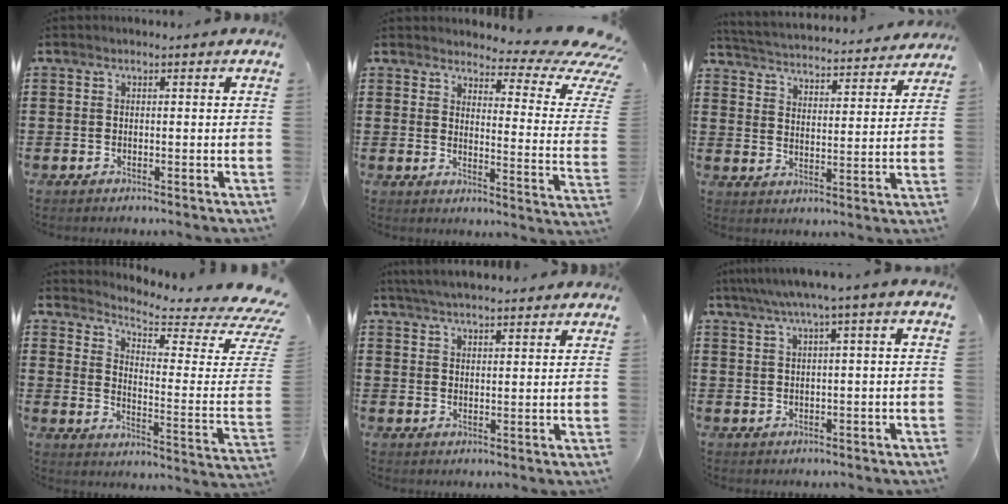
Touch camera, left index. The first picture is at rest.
{"total": 5.5, "force": [4.3, 0.9, 3.3], "torque": [-0.061, -0.038, 0.067]}
{"total": 3.4, "force": [3.4, -0.4, 0.1], "torque": [-0.025, -0.036, 0.051]}
{"total": 4.4, "force": [3.8, 0.1, 2.1], "torque": [-0.057, -0.046, 0.059]}
{"total": 4.0, "force": [3.8, 0.1, 1.2], "torque": [-0.033, -0.003, 0.070]}
{"total": 2.8, "force": [0.9, -0.5, 2.7], "torque": [-0.051, -0.004, 0.011]}